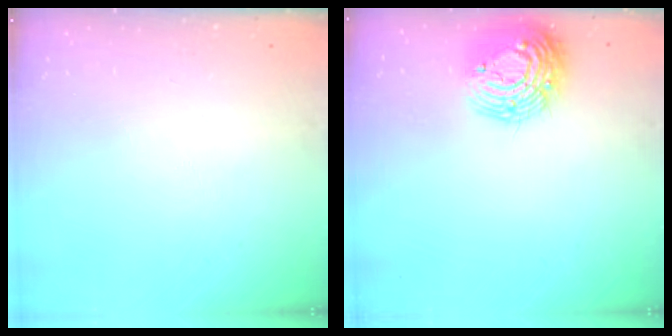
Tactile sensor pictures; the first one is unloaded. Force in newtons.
{"total": 15.1, "press": 15.0, "slide": 1.4}